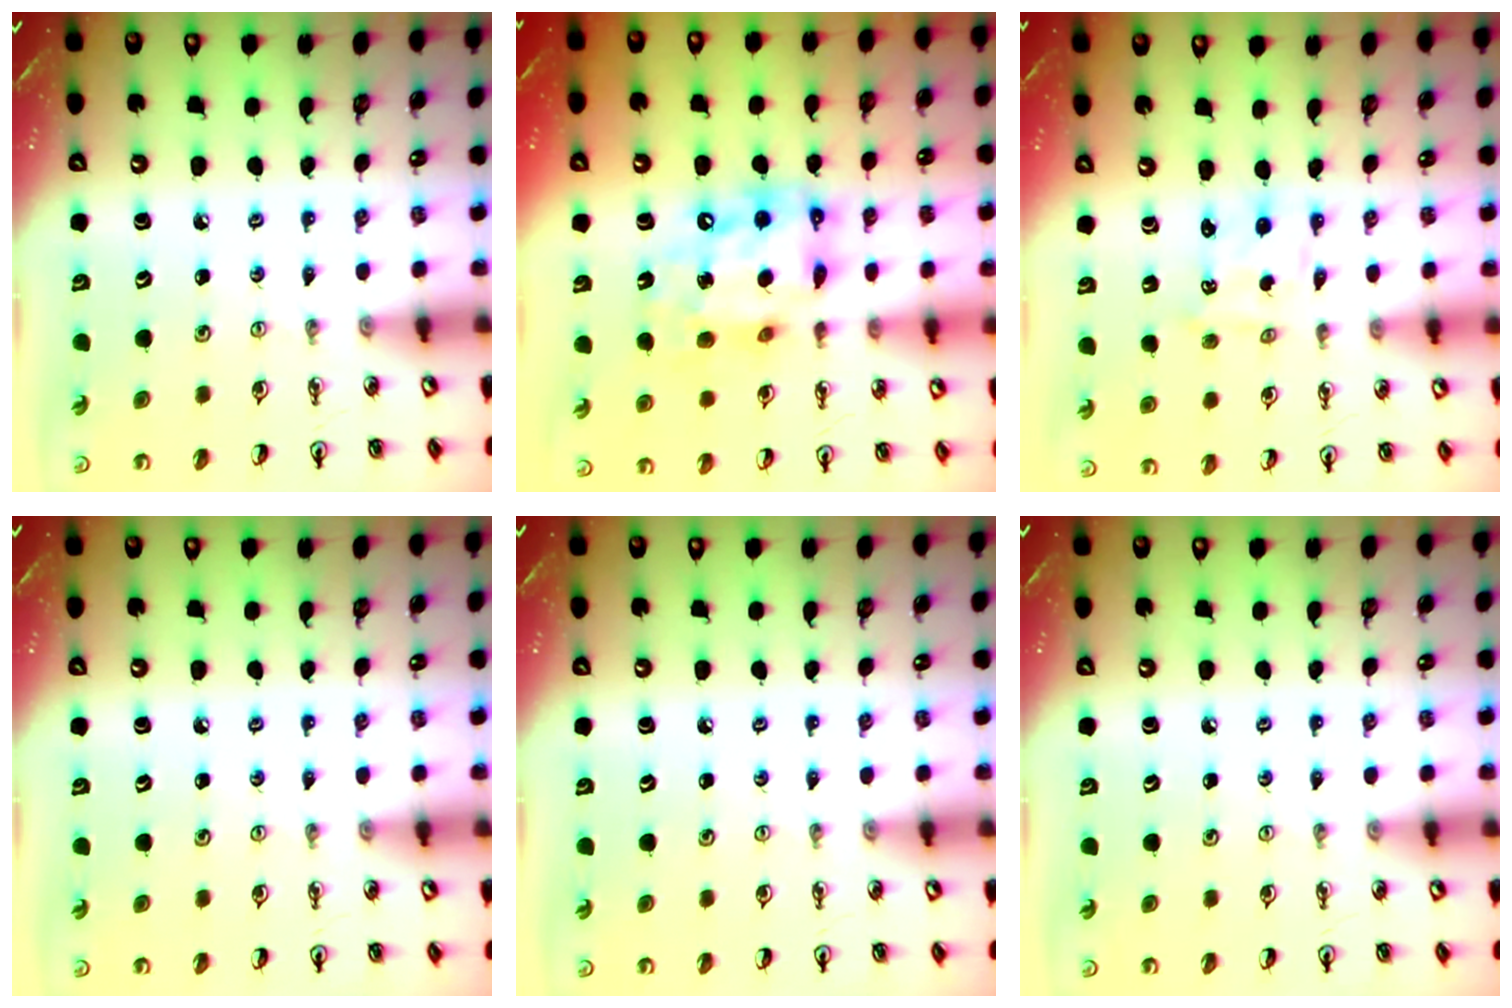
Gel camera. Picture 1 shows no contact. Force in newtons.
{"total": 14.0, "press": 13.9, "slide": 1.6}
{"total": 0.0}
{"total": 0.0}
{"total": 0.0}
{"total": 0.0}